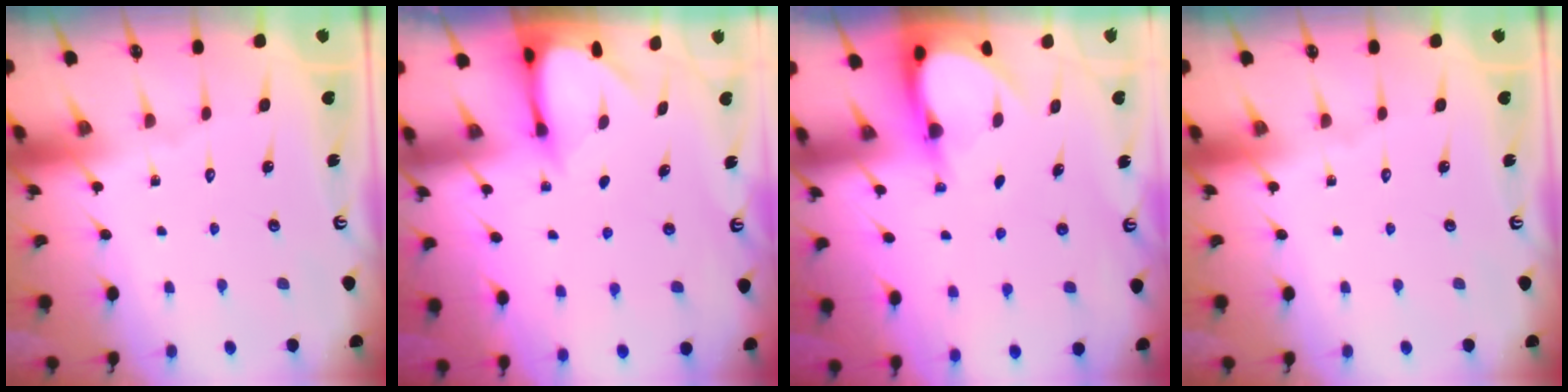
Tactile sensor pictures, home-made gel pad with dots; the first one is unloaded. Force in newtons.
{"total": 3.6, "press": 3.6, "slide": 0.3}
{"total": 4.0, "press": 4.0, "slide": 0.4}
{"total": 0.0}